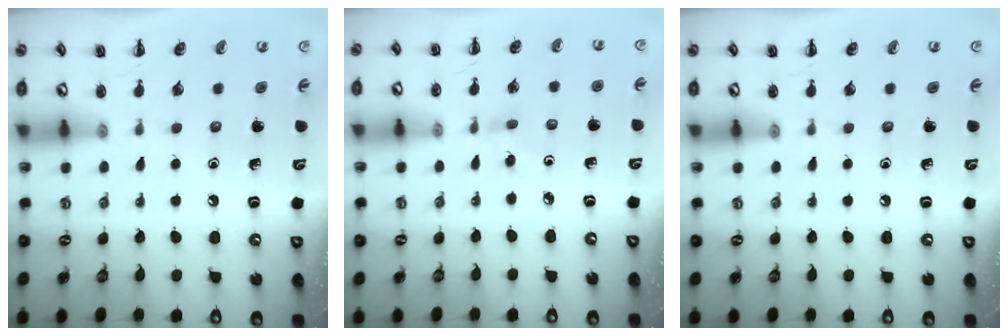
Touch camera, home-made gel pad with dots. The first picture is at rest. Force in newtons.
{"total": 2.6, "press": 2.4, "slide": 1.1}
{"total": 0.0}